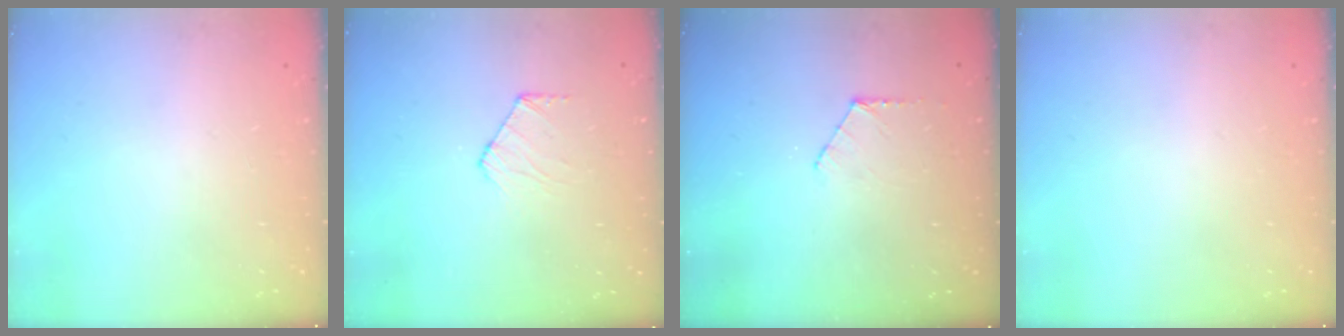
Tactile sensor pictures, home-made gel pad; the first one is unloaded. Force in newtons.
{"total": 6.5, "press": 6.4, "slide": 0.6}
{"total": 4.9, "press": 4.8, "slide": 0.5}
{"total": 0.0}